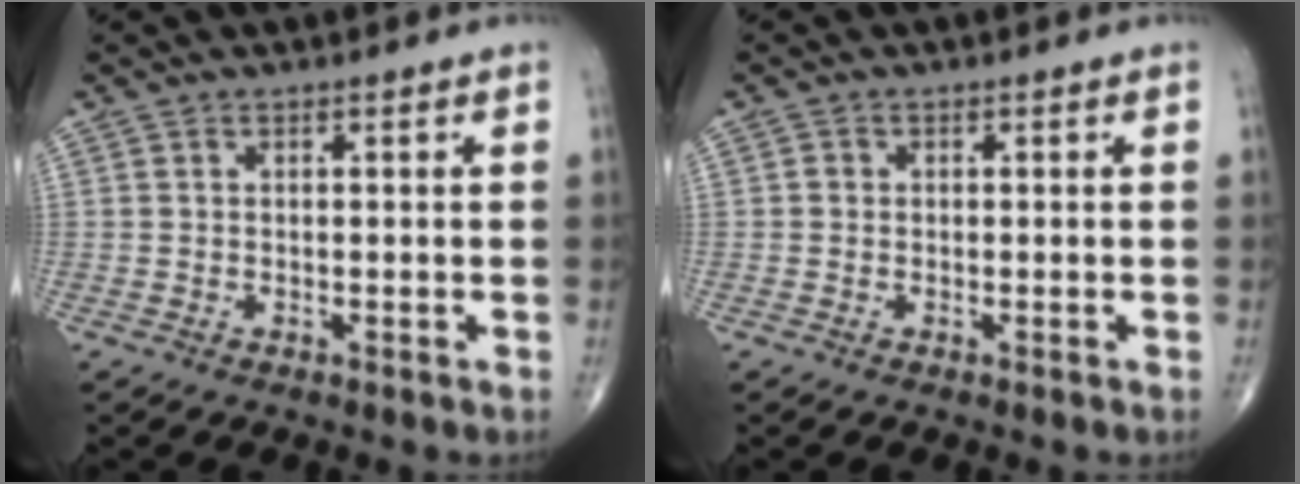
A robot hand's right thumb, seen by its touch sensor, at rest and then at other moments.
{"total": 0.9, "force": [-0.1, 0.8, 0.3], "torque": [-0.002, 0.002, -0.004]}